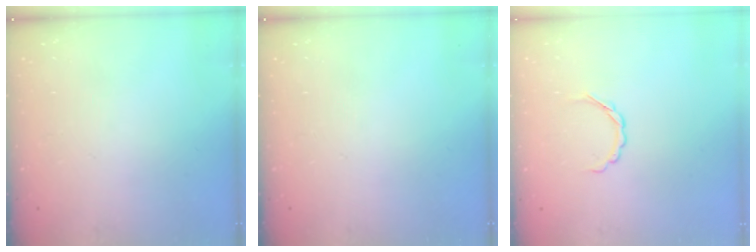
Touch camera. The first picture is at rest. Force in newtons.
{"total": 0.0}
{"total": 3.3, "press": 3.2, "slide": 0.8}